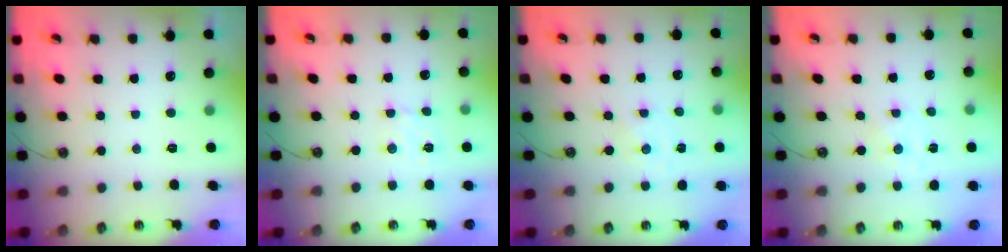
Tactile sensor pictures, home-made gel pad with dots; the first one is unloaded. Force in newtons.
{"total": 2.9, "press": 2.8, "slide": 0.6}
{"total": 0.0}
{"total": 0.0}